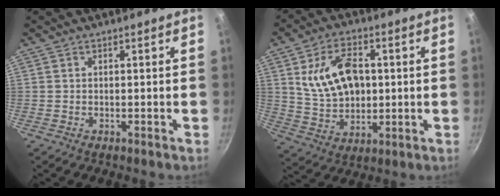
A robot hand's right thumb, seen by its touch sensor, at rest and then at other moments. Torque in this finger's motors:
{"motor_torque": [1.48, 1.55, 0.45, -0.10, 0.38]}